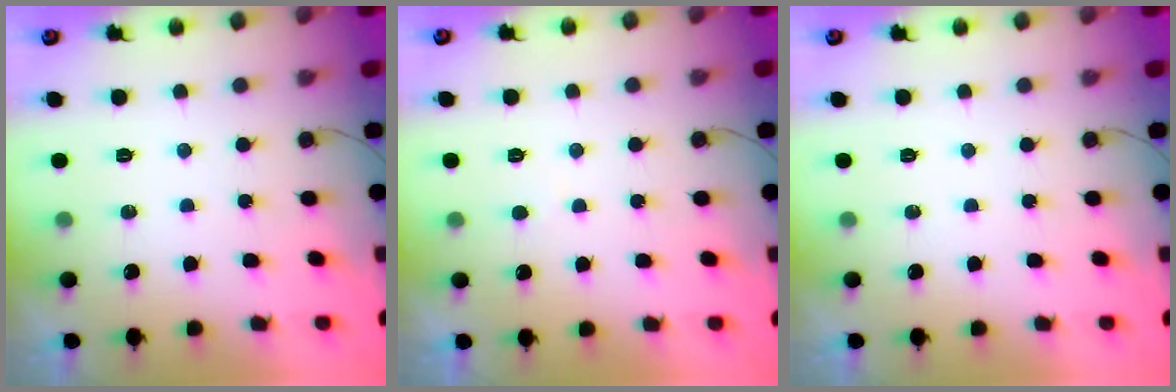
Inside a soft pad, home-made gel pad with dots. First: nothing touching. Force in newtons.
{"total": 1.9, "press": 1.9, "slide": 0.3}
{"total": 0.0}